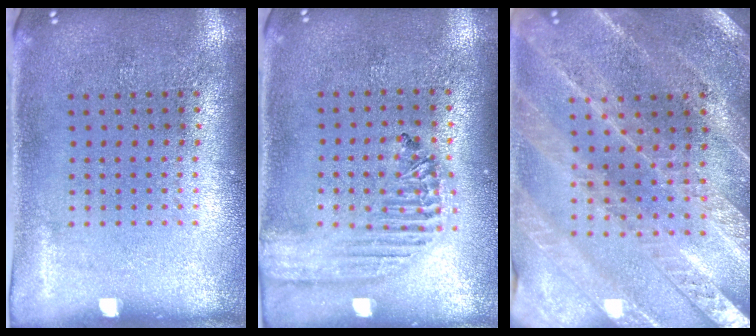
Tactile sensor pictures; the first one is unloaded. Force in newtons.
{"total": 1.8, "press": 1.7, "slide": 0.7}
{"total": 2.4, "press": 2.4, "slide": 0.2}